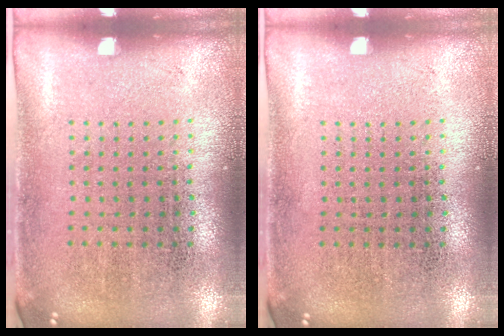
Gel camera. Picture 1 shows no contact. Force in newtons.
{"total": 0.0}